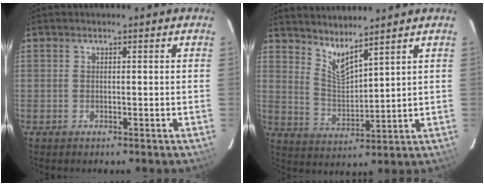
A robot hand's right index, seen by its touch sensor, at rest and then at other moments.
{"total": 6.5, "force": [5.6, 0.6, 3.4], "torque": [-0.063, -0.013, 0.108]}